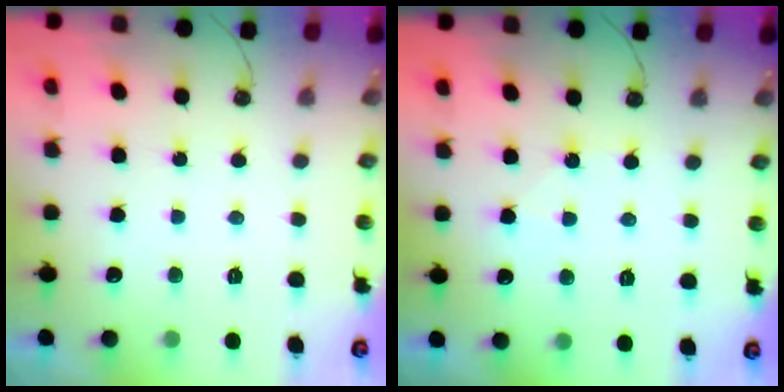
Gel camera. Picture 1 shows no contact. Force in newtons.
{"total": 4.3, "press": 4.3, "slide": 0.6}